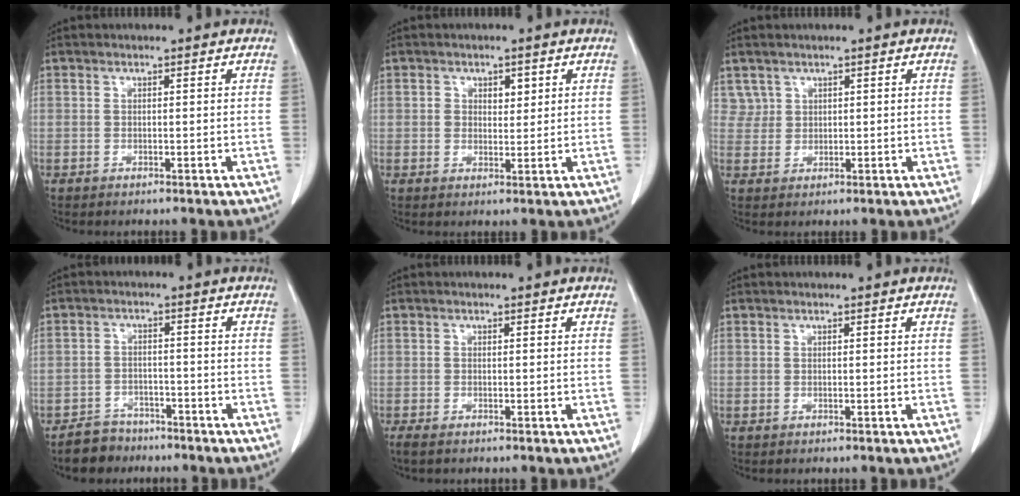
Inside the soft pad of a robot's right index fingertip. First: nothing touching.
{"total": 2.7, "force": [0.9, 1.9, 1.7], "torque": [-0.021, 0.002, 0.012]}
{"total": 2.1, "force": [1.2, 1.7, -0.2], "torque": [0.017, 0.006, 0.016]}
{"total": 4.8, "force": [-3.9, 2.8, 0.0], "torque": [-0.001, 0.005, -0.068]}
{"total": 1.7, "force": [-1.4, 0.5, 0.9], "torque": [-0.016, -0.003, -0.023]}
{"total": 0.0}